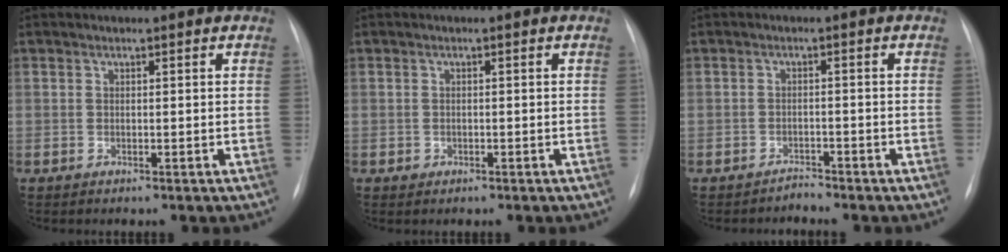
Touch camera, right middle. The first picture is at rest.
{"total": 0.7, "force": [-0.3, 0.6, 0.2], "torque": [-0.003, 0.002, -0.004]}
{"total": 1.5, "force": [-1.5, 0.0, -0.4], "torque": [0.012, -0.006, -0.022]}